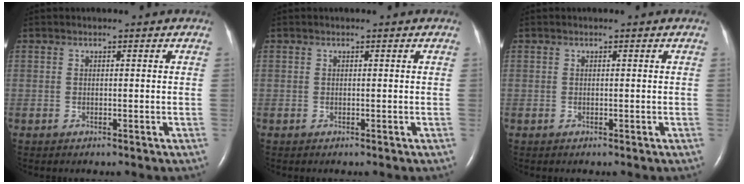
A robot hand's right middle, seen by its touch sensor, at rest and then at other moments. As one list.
[{"total": 0.0}, {"total": 0.0}]